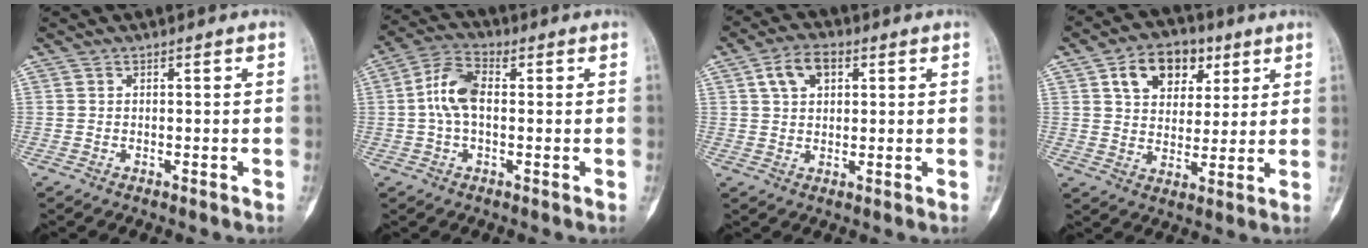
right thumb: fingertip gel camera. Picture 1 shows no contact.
{"total": 7.6, "force": [0.6, 4.2, 6.3], "torque": [-0.137, 0.022, 0.004]}
{"total": 6.5, "force": [2.5, 4.1, 4.4], "torque": [-0.068, 0.007, 0.041]}
{"total": 12.1, "force": [5.3, 8.3, 7.0], "torque": [-0.075, -0.010, 0.085]}